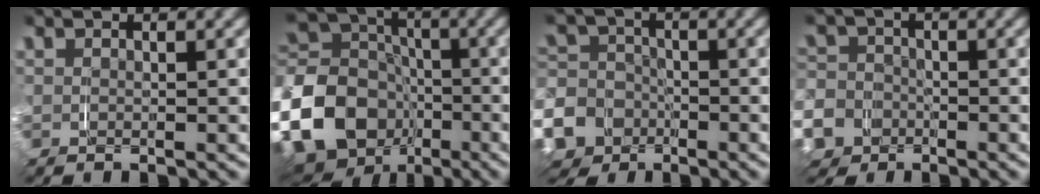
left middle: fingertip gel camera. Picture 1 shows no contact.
{"total": 16.3, "force": [-6.6, 13.9, 5.4], "torque": [-0.150, -0.063, -0.113]}
{"total": 13.7, "force": [-6.5, 11.7, 3.1], "torque": [-0.084, -0.062, -0.114]}
{"total": 10.9, "force": [-5.5, 9.2, 2.3], "torque": [-0.064, -0.047, -0.101]}